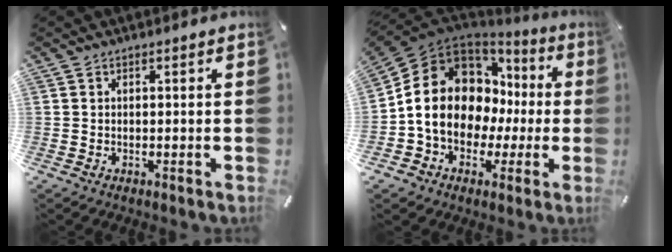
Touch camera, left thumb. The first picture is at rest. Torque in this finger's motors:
{"motor_torque": [0.78, 1.94, 2.77, 0.00, 0.72]}